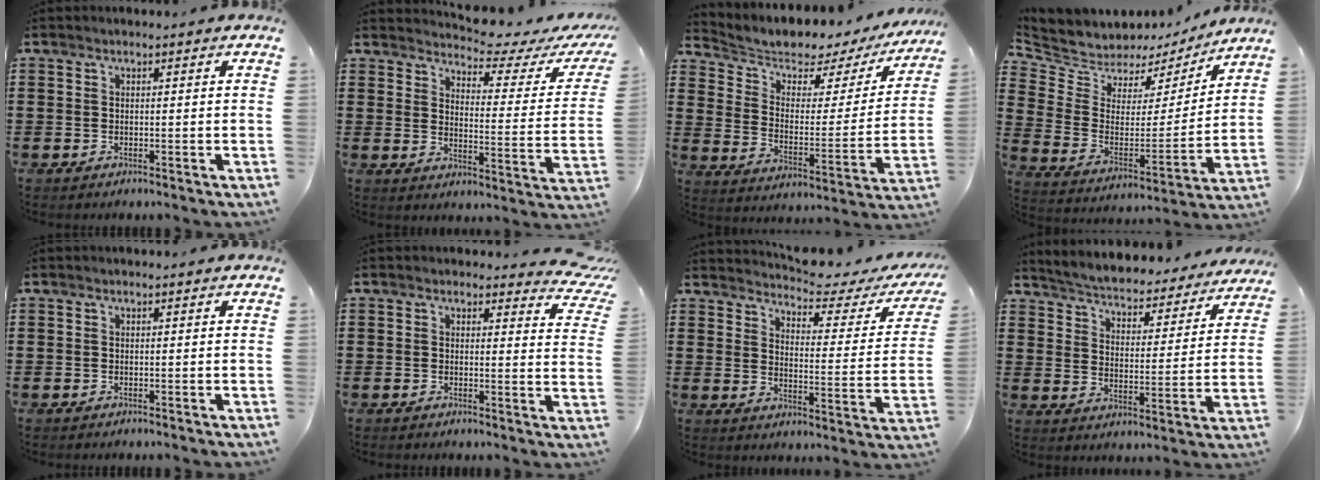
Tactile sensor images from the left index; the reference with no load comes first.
{"total": 4.7, "force": [4.3, 0.4, 1.7], "torque": [-0.045, -0.034, 0.066]}
{"total": 4.3, "force": [3.6, 2.1, 1.3], "torque": [-0.051, -0.031, 0.054]}
{"total": 5.7, "force": [5.2, 2.3, -0.5], "torque": [-0.034, -0.045, 0.089]}
{"total": 0.0}
{"total": 2.8, "force": [2.4, 1.0, 1.1], "torque": [-0.009, -0.015, 0.038]}
{"total": 4.2, "force": [3.9, 0.2, 1.5], "torque": [-0.039, -0.035, 0.056]}
{"total": 3.5, "force": [3.5, -0.2, 0.3], "torque": [-0.029, -0.037, 0.050]}